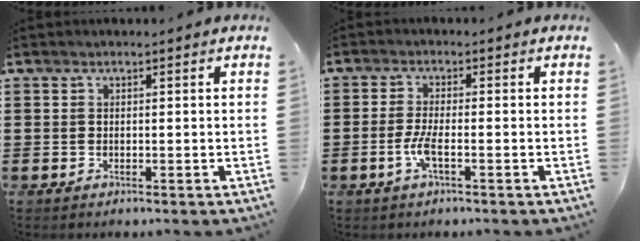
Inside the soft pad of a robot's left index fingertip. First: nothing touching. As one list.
[{"total": 3.5, "force": [-1.5, 0.6, 3.1], "torque": [-0.082, -0.009, -0.035]}]